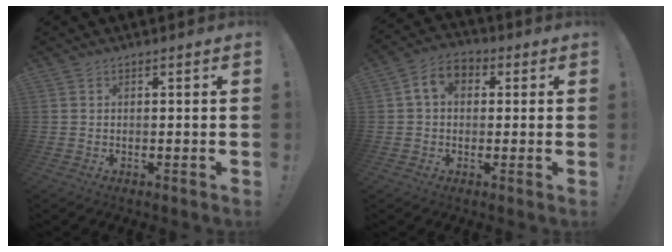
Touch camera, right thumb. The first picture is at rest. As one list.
[{"total": 7.4, "force": [1.5, 5.3, 4.8], "torque": [-0.075, 0.009, 0.030]}]